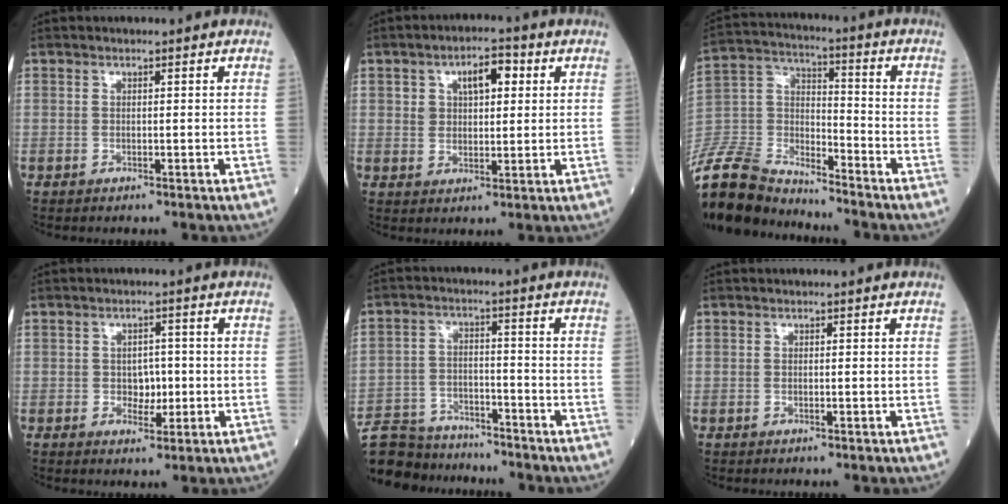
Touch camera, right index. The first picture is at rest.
{"total": 6.1, "force": [2.3, 3.2, 4.7], "torque": [-0.074, 0.019, 0.041]}
{"total": 18.0, "force": [-16.9, 4.5, 4.2], "torque": [-0.110, 0.020, -0.305]}
{"total": 3.2, "force": [-0.5, 2.1, 2.4], "torque": [-0.029, 0.003, -0.003]}
{"total": 13.9, "force": [-12.7, 4.9, 2.9], "torque": [-0.065, 0.016, -0.197]}
{"total": 0.0}